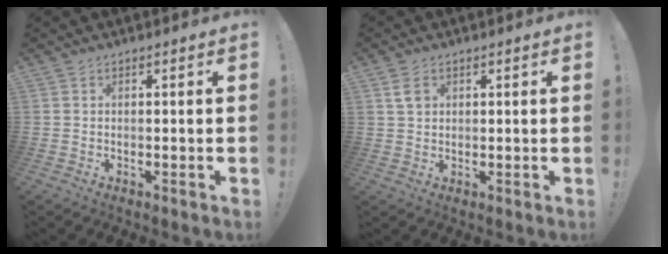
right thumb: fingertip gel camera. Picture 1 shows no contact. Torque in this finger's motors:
{"motor_torque": [-0.26, 0.17, -0.09, -0.13, -0.06]}